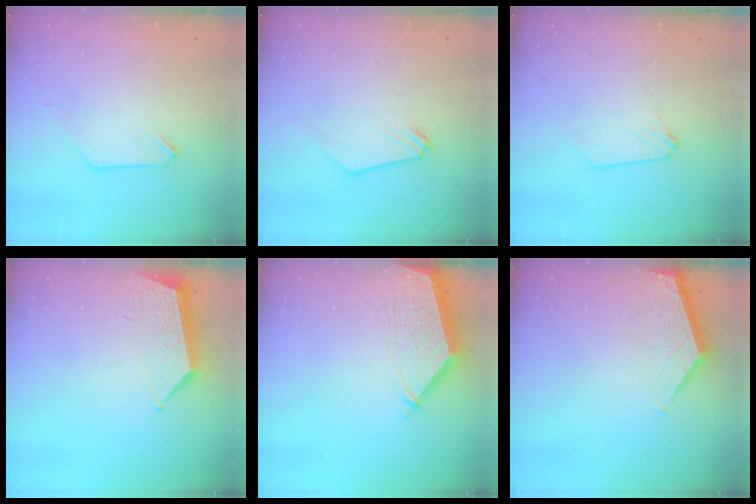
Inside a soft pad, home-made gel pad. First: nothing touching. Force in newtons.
{"total": 0.9, "press": 0.9, "slide": 0.2}
{"total": 0.0}
{"total": 6.6, "press": 6.6, "slide": 0.4}
{"total": 5.2, "press": 5.2, "slide": 0.6}
{"total": 2.1, "press": 2.1, "slide": 0.2}